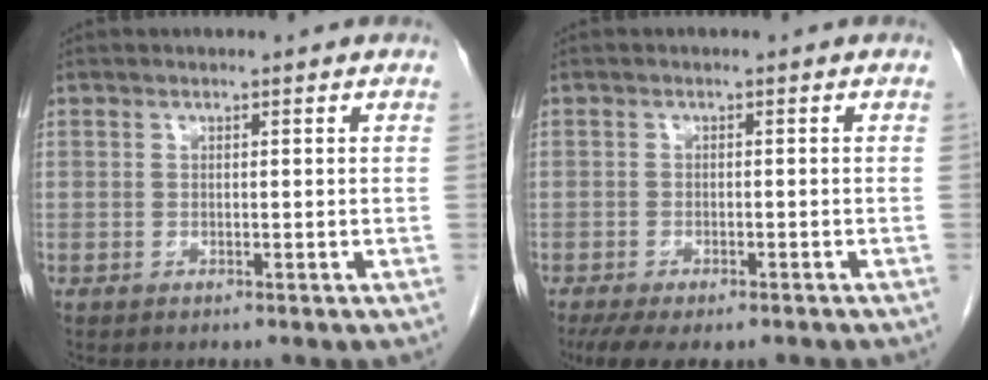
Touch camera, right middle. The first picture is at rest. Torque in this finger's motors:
{"motor_torque": [0.81, -0.60, 0.25, 0.08]}